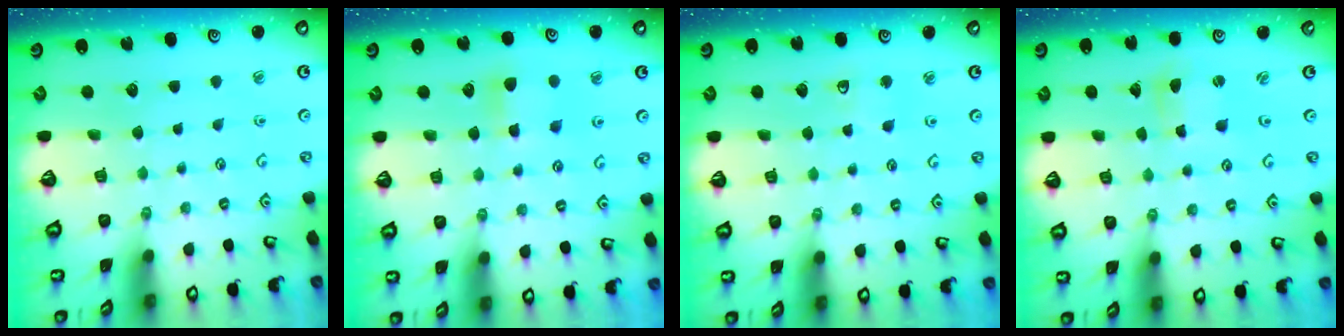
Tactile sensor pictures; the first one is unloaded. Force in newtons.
{"total": 5.2, "press": 5.2, "slide": 0.5}
{"total": 4.9, "press": 4.8, "slide": 0.9}
{"total": 2.4, "press": 2.4, "slide": 0.2}